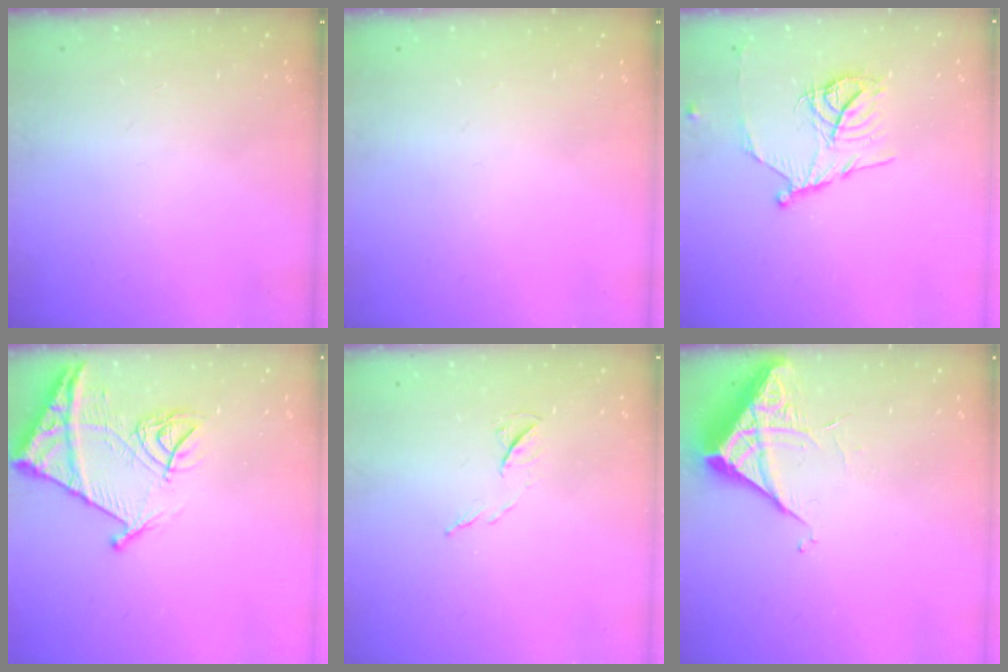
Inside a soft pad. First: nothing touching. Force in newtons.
{"total": 0.0}
{"total": 13.1, "press": 13.1, "slide": 1.0}
{"total": 13.6, "press": 13.6, "slide": 1.5}
{"total": 5.7, "press": 5.6, "slide": 1.2}
{"total": 5.8, "press": 5.8, "slide": 0.2}